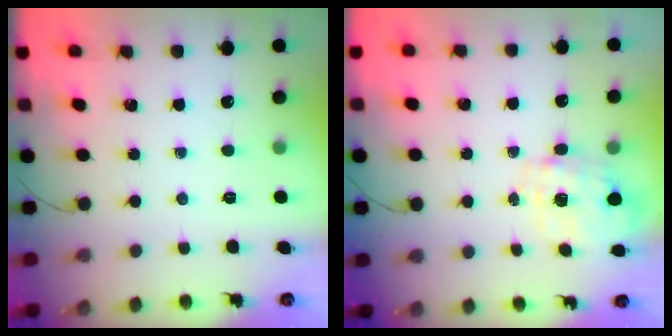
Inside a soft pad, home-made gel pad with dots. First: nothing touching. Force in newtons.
{"total": 3.8, "press": 3.7, "slide": 0.9}